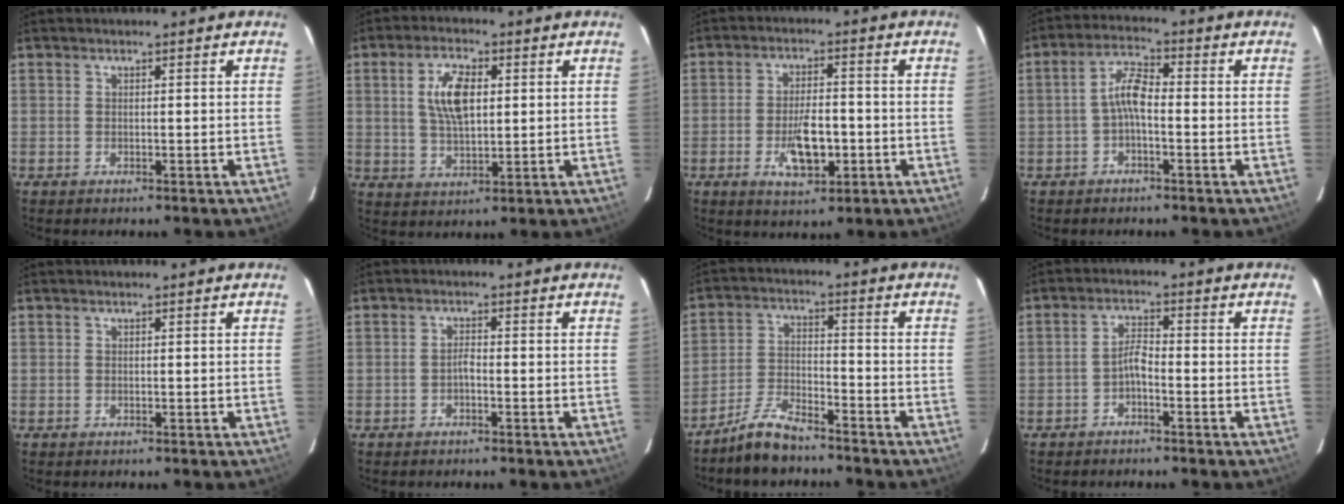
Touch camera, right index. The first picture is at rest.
{"total": 8.2, "force": [1.9, 3.7, 7.1], "torque": [-0.134, 0.008, 0.038]}
{"total": 8.3, "force": [-2.6, 3.6, 7.0], "torque": [-0.138, -0.004, -0.037]}
{"total": 4.7, "force": [-1.3, 1.6, 4.2], "torque": [-0.088, 0.017, -0.028]}
{"total": 0.0}
{"total": 1.2, "force": [-0.8, 0.3, 0.9], "torque": [-0.017, 0.006, -0.017]}
{"total": 7.4, "force": [-6.3, 1.8, 3.2], "torque": [-0.077, 0.011, -0.122]}
{"total": 1.9, "force": [-1.2, 0.4, 1.4], "torque": [-0.031, 0.007, -0.025]}